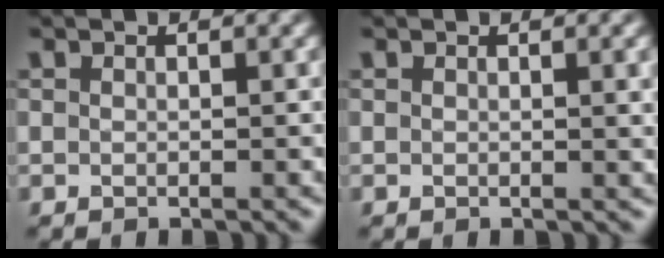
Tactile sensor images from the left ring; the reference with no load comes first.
{"total": 2.1, "force": [0.4, 0.6, 2.0], "torque": [-0.015, 0.003, 0.002]}